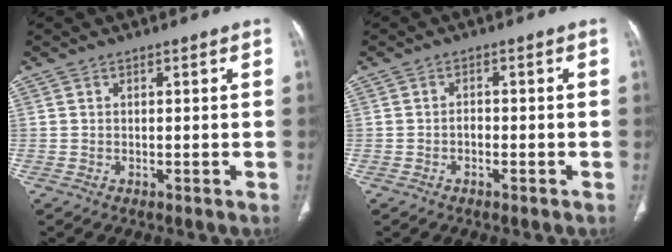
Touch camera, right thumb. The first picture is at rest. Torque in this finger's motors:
{"motor_torque": [0.38, 0.03, -0.14, -0.39, 0.02]}